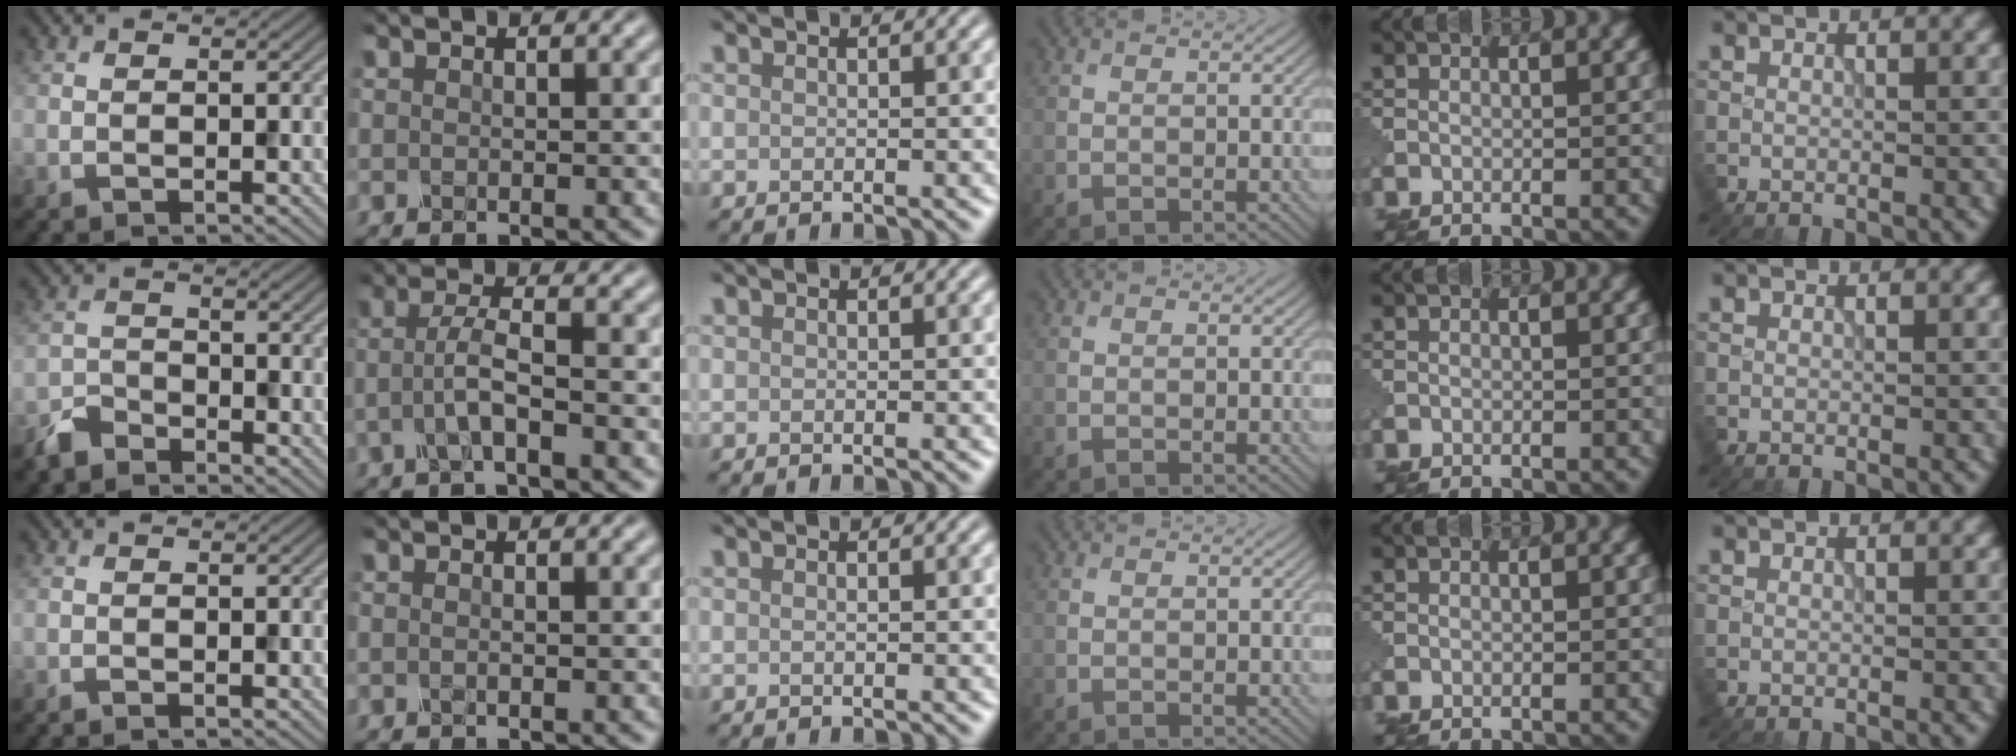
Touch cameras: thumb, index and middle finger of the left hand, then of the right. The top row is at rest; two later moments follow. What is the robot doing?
{"motion": "squeeze", "object": "clothespin"}